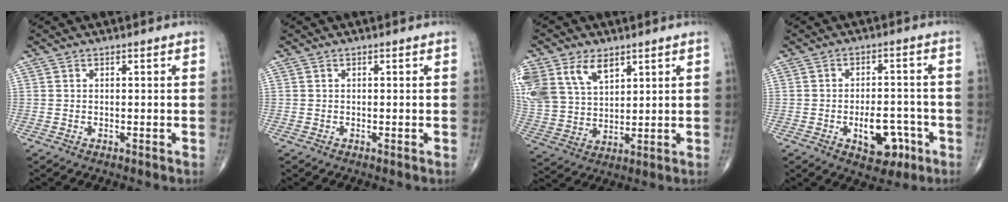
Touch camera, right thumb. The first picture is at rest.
{"total": 0.0}
{"total": 16.7, "force": [8.2, 11.0, 9.5], "torque": [-0.211, -0.002, 0.167]}
{"total": 8.5, "force": [-3.3, 4.9, 6.1], "torque": [-0.063, 0.025, -0.039]}